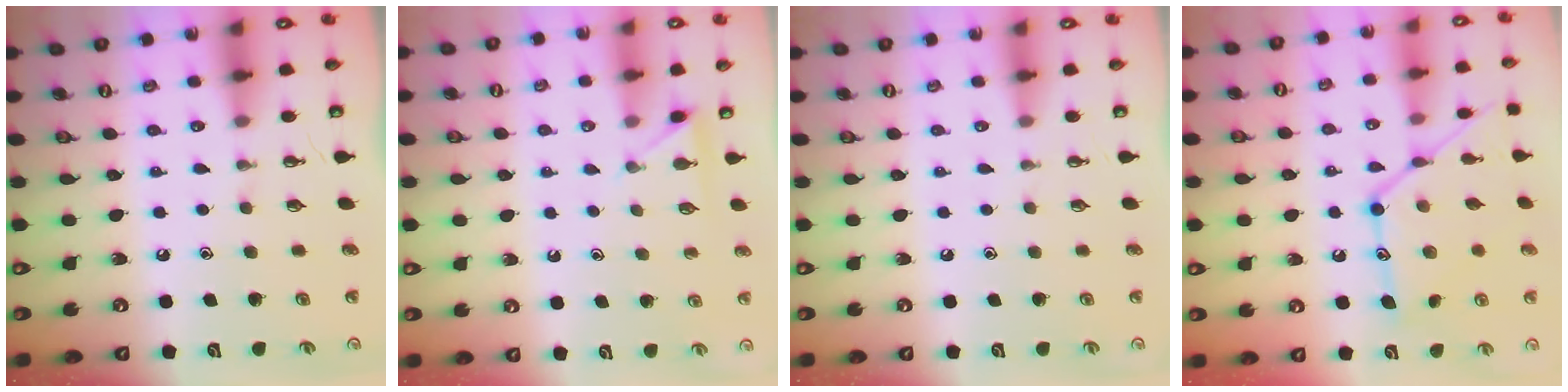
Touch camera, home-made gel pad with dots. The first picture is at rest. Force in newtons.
{"total": 3.5, "press": 3.5, "slide": 0.4}
{"total": 0.0}
{"total": 16.1, "press": 16.1, "slide": 1.1}